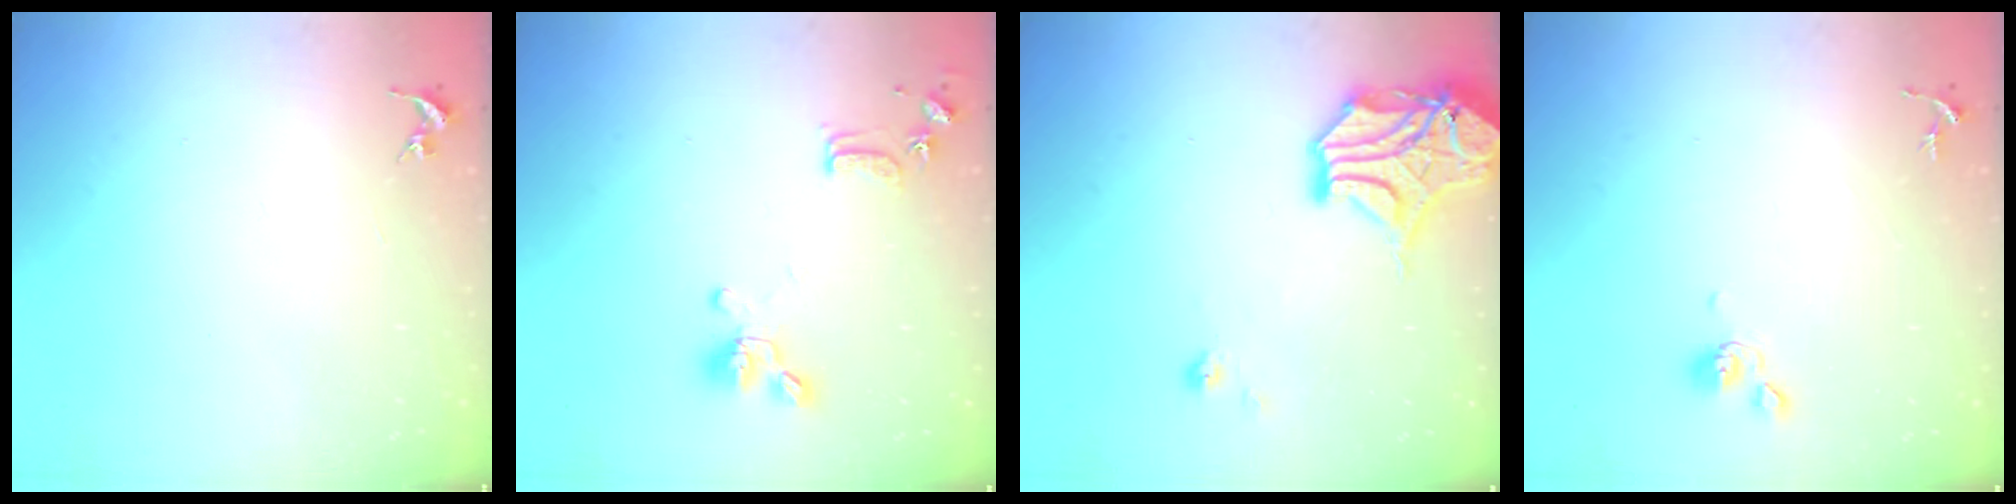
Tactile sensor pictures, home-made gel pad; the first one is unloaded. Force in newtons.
{"total": 13.7, "press": 13.6, "slide": 2.1}
{"total": 15.2, "press": 15.1, "slide": 2.2}
{"total": 4.7, "press": 4.7, "slide": 0.7}